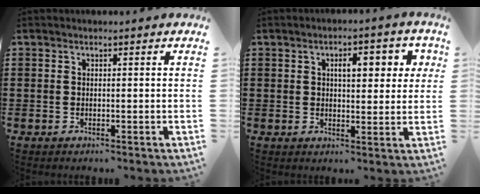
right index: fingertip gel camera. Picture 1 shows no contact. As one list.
[{"total": 5.0, "force": [1.6, 2.0, 4.3], "torque": [-0.057, 0.000, 0.016]}]